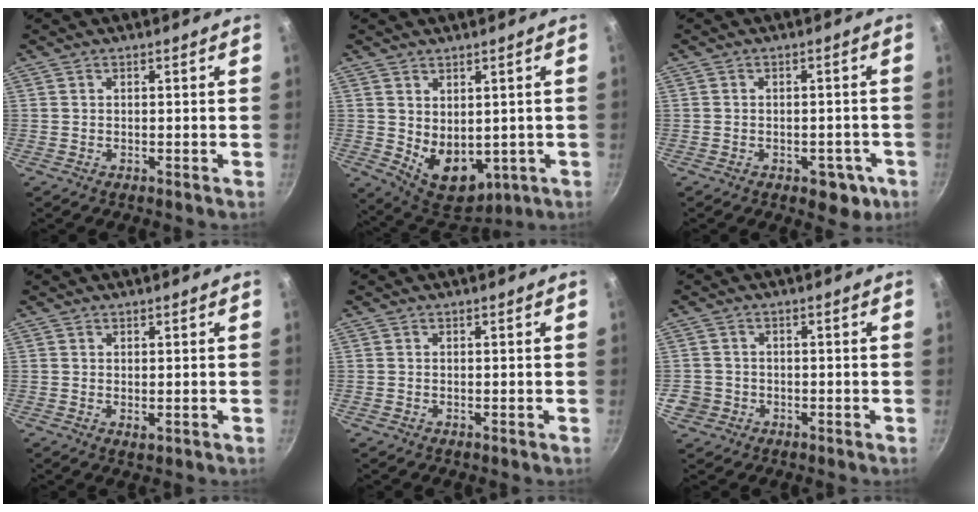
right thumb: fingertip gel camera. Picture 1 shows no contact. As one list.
[{"total": 10.5, "force": [0.0, 7.4, 7.5], "torque": [-0.085, -0.024, 0.029]}, {"total": 5.8, "force": [-2.5, 3.7, 3.7], "torque": [-0.017, 0.018, -0.018]}, {"total": 1.2, "force": [0.3, 0.7, 0.9], "torque": [-0.014, -0.005, 0.004]}, {"total": 0.0}, {"total": 4.8, "force": [-1.3, 4.5, 1.2], "torque": [-0.016, 0.020, -0.017]}]